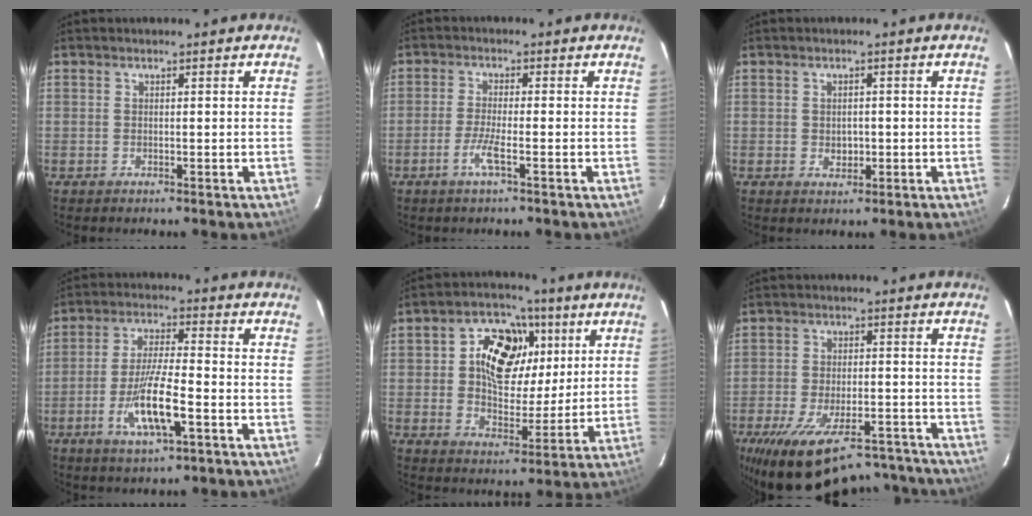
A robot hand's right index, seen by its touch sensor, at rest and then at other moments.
{"total": 2.2, "force": [-1.2, -0.4, 1.9], "torque": [-0.044, -0.004, -0.027]}
{"total": 2.3, "force": [-0.2, 1.9, 1.3], "torque": [-0.021, 0.002, 0.001]}
{"total": 10.7, "force": [-4.0, 2.2, 9.6], "torque": [-0.195, -0.008, -0.073]}
{"total": 14.5, "force": [4.3, 10.2, 9.3], "torque": [-0.173, 0.019, 0.069]}
{"total": 20.8, "force": [-16.7, 7.9, 9.5], "torque": [-0.190, -0.009, -0.231]}